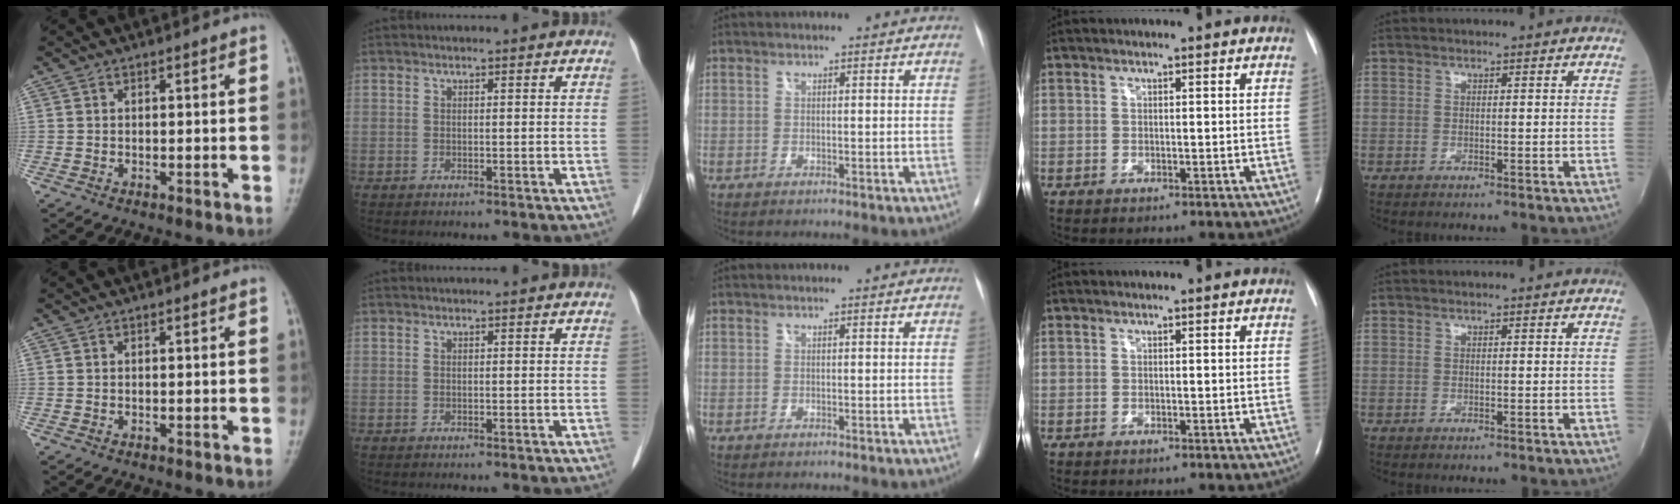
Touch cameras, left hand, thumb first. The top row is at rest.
{}